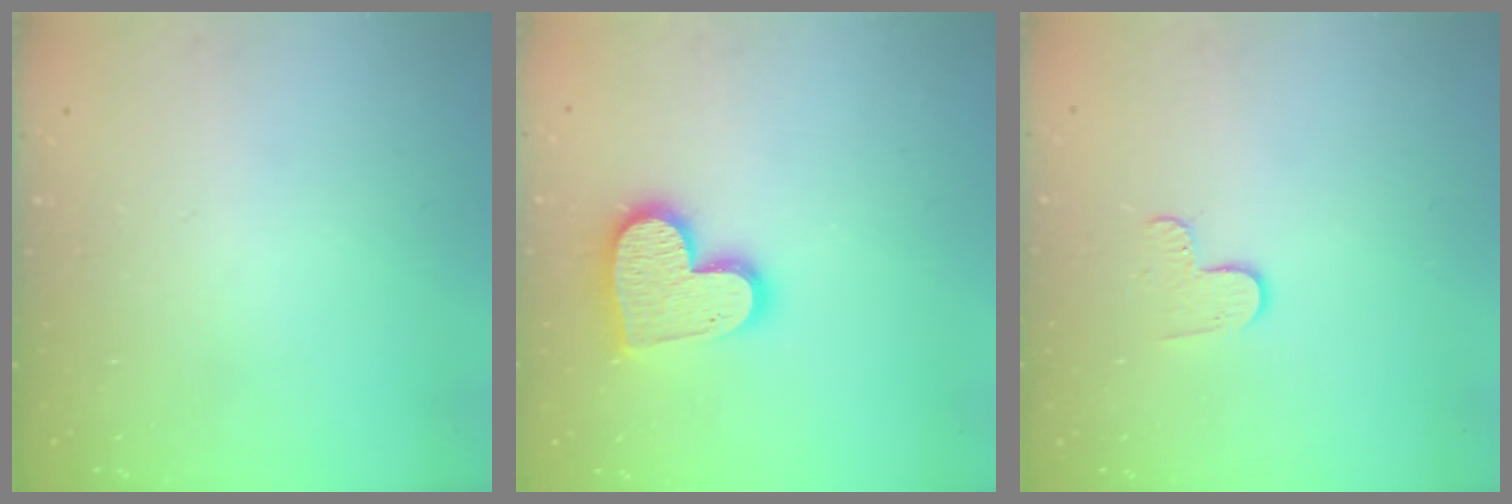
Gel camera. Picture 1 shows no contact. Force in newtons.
{"total": 13.9, "press": 13.9, "slide": 1.2}
{"total": 4.7, "press": 4.7, "slide": 0.4}